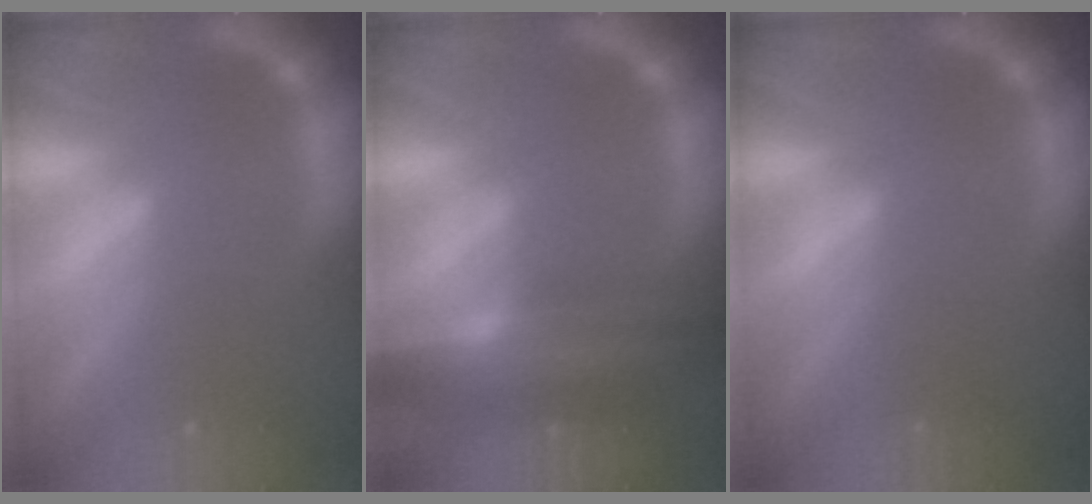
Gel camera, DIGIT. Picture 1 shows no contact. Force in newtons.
{"total": 9.5}
{"total": 0.0}